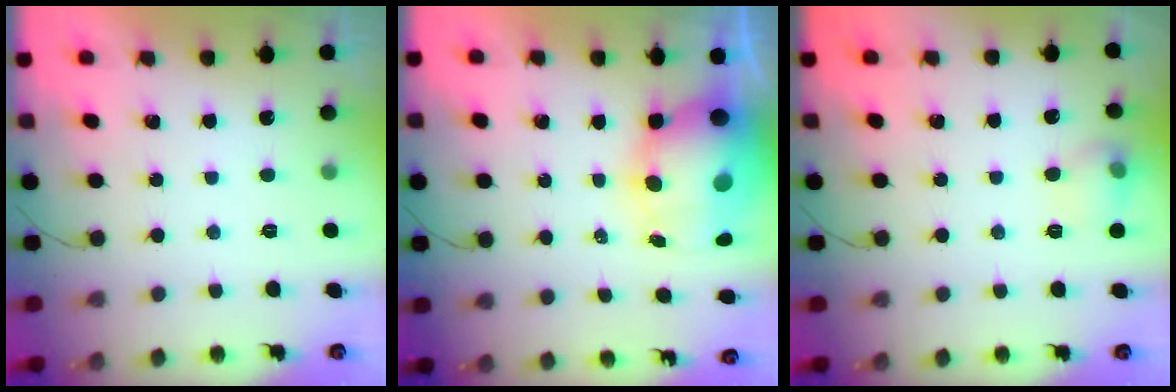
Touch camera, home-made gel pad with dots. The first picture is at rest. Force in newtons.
{"total": 12.5, "press": 12.1, "slide": 3.1}
{"total": 7.0, "press": 6.9, "slide": 1.3}